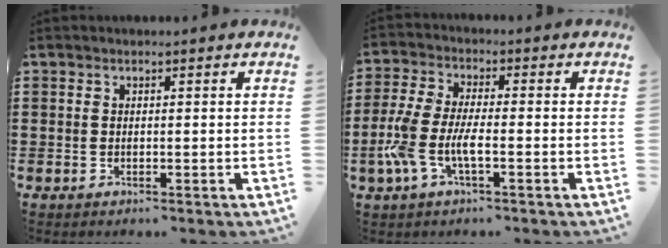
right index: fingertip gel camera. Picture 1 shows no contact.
{"total": 6.5, "force": [-2.5, 2.1, 5.6], "torque": [-0.145, -0.015, -0.055]}